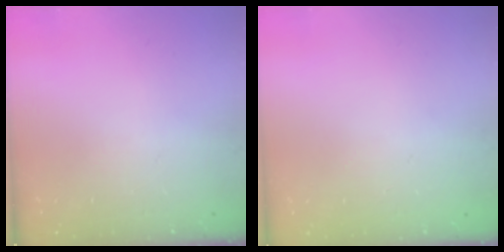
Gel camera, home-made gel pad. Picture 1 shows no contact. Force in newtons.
{"total": 0.0}